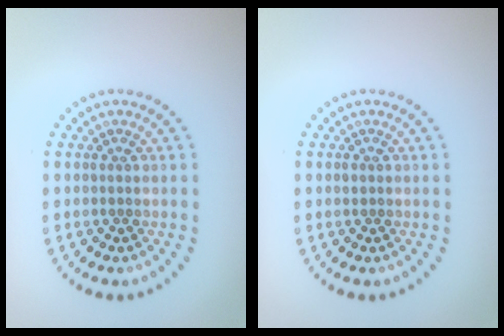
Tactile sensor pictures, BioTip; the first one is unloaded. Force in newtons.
{"total": 0.5, "press": 0.4, "slide": 0.3}